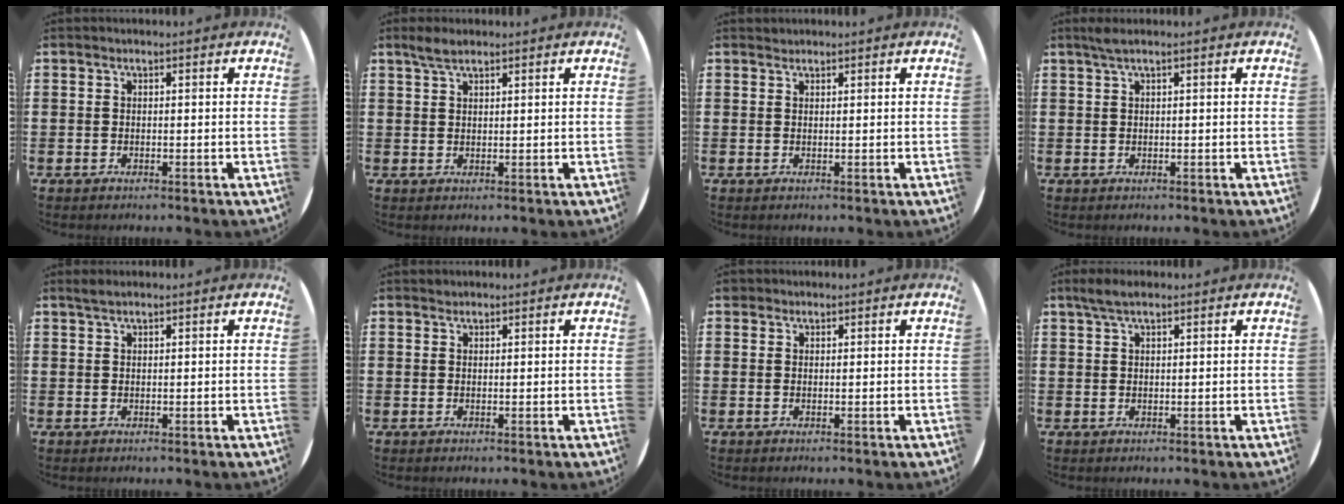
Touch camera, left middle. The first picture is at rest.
{"total": 2.5, "force": [2.0, 0.7, 1.2], "torque": [-0.019, 0.001, 0.036]}
{"total": 0.5, "force": [0.5, 0.1, -0.1], "torque": [0.003, 0.003, 0.009]}
{"total": 1.1, "force": [0.6, 0.0, 0.9], "torque": [-0.016, 0.003, 0.010]}
{"total": 1.0, "force": [0.9, 0.1, 0.5], "torque": [-0.010, 0.002, 0.016]}
{"total": 0.6, "force": [0.5, 0.2, -0.1], "torque": [0.002, 0.004, 0.010]}
{"total": 0.8, "force": [0.7, 0.4, 0.0], "torque": [-0.001, 0.002, 0.014]}
{"total": 2.3, "force": [1.7, 0.5, 1.4], "torque": [-0.031, 0.005, 0.030]}